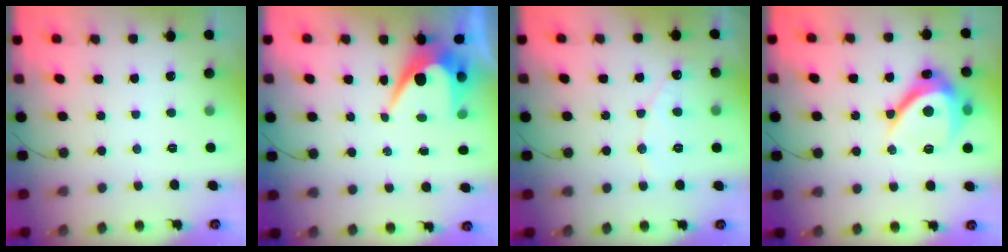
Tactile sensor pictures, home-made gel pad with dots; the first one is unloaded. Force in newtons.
{"total": 6.1, "press": 6.1, "slide": 0.5}
{"total": 5.7, "press": 5.7, "slide": 0.5}
{"total": 11.5, "press": 11.4, "slide": 0.8}